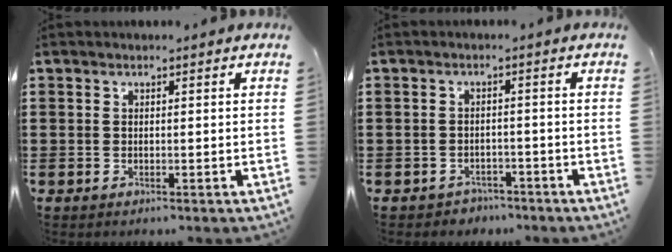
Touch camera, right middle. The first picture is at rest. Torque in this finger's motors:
{"motor_torque": [-0.31, 0.28, 0.00, 0.00]}